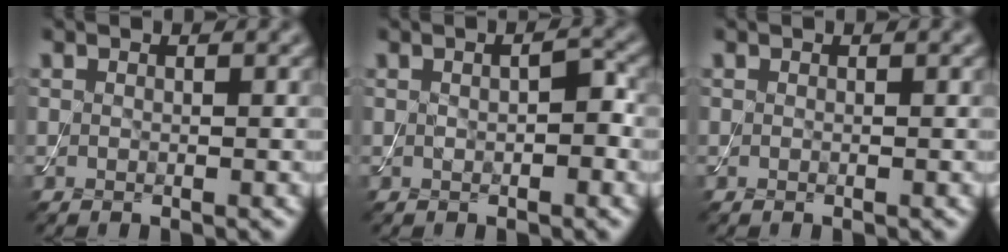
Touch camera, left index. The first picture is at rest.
{"total": 2.1, "force": [0.0, 0.9, 1.9], "torque": [-0.029, 0.002, 0.001]}
{"total": 0.0}